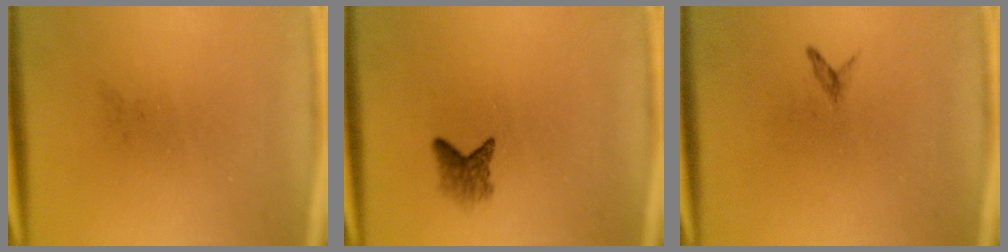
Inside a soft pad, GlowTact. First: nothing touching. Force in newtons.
{"total": 2.2}
{"total": 0.7}